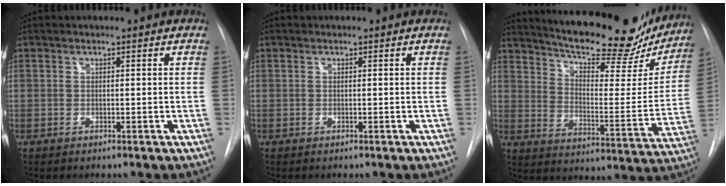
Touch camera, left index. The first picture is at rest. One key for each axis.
{"total": 0.0}
{"total": 25.1, "fx": 21.9, "fy": 6.1, "fz": 10.5, "tx": -0.159, "ty": -0.042, "tz": 0.286}